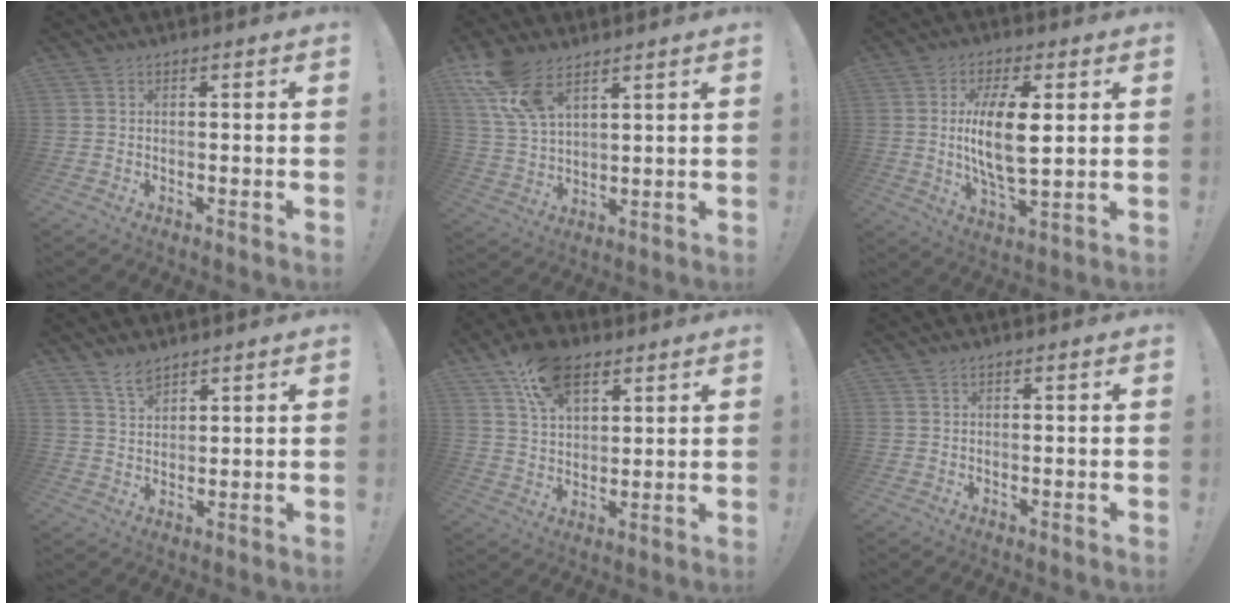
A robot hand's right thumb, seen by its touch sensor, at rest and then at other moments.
{"total": 11.7, "force": [7.7, 5.4, 7.0], "torque": [-0.150, -0.026, 0.149]}
{"total": 13.5, "force": [1.7, 5.3, 12.3], "torque": [-0.238, -0.016, 0.018]}
{"total": 4.9, "force": [4.1, 1.9, 1.9], "torque": [-0.032, -0.026, 0.075]}
{"total": 14.0, "force": [8.2, 8.4, 7.7], "torque": [-0.133, -0.024, 0.154]}
{"total": 0.6, "force": [0.5, 0.2, 0.3], "torque": [-0.001, -0.001, 0.008]}